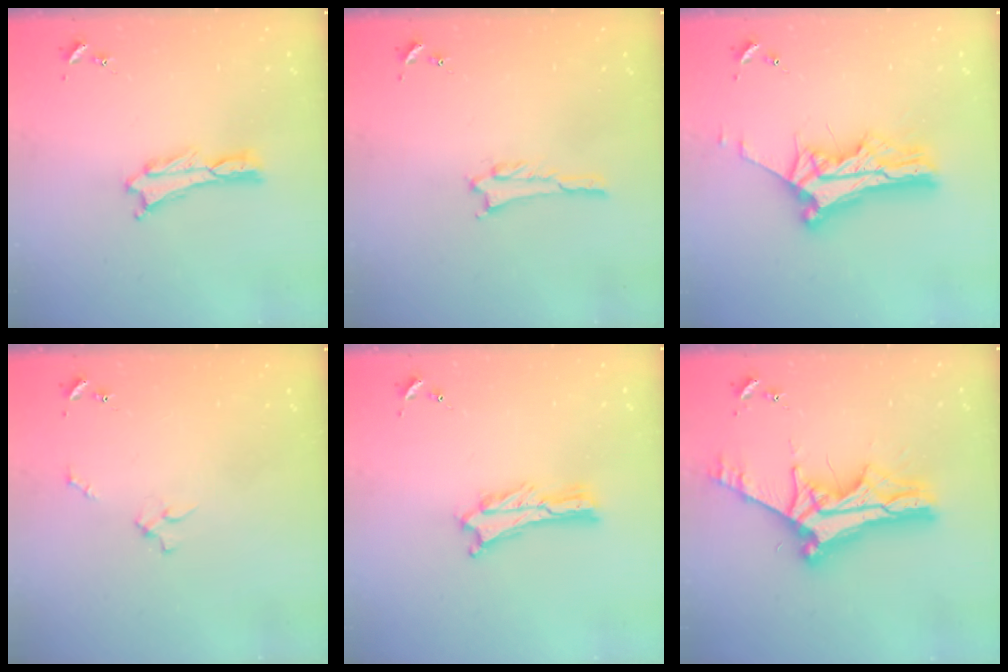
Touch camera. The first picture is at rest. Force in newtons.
{"total": 0.6, "press": 0.6, "slide": 0.1}
{"total": 11.0, "press": 11.0, "slide": 0.8}
{"total": 2.0, "press": 2.0, "slide": 0.2}
{"total": 1.3, "press": 1.3, "slide": 0.3}
{"total": 12.0, "press": 11.9, "slide": 1.1}